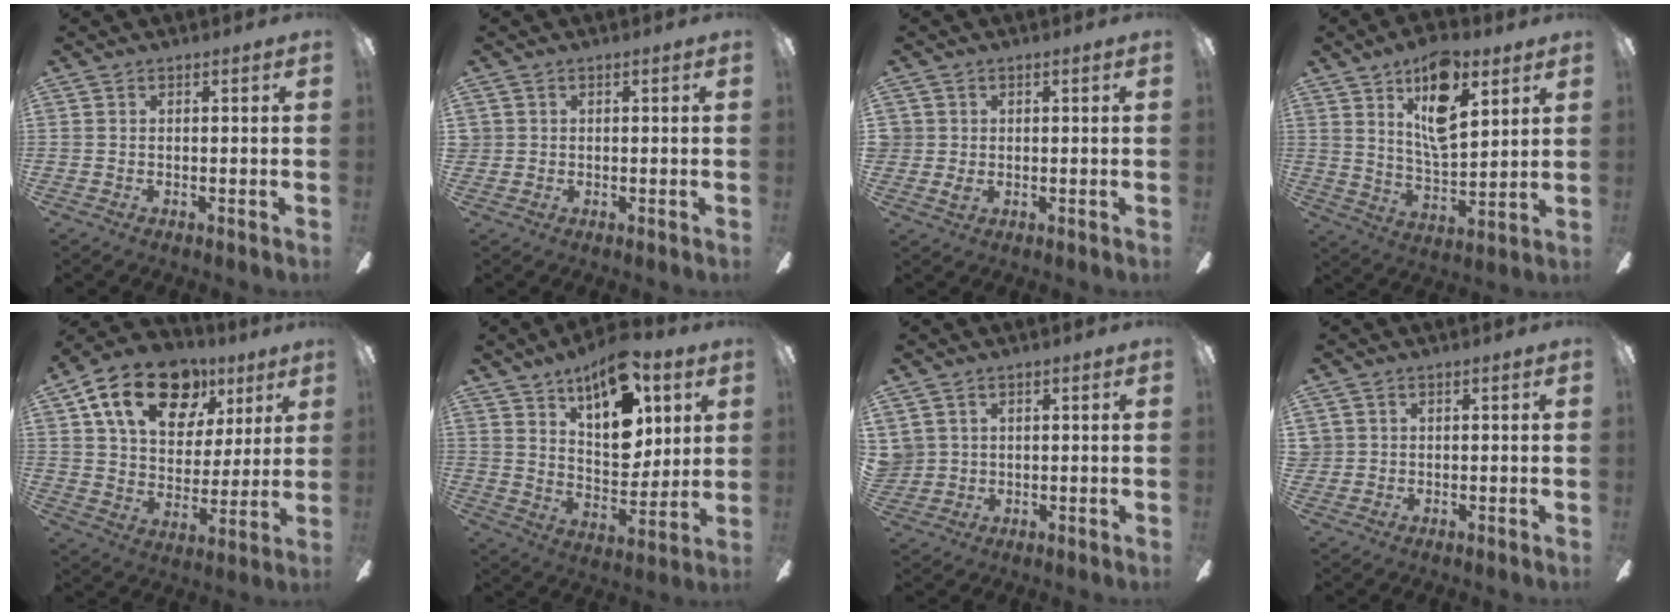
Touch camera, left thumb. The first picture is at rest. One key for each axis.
{"total": 1.0, "fx": 0.3, "fy": 1.0, "fz": 0.0, "tx": -0.001, "ty": 0.002, "tz": 0.005}
{"total": 2.6, "fx": 0.2, "fy": 2.4, "fz": 0.7, "tx": -0.008, "ty": 0.001, "tz": 0.004}
{"total": 15.2, "fx": 8.9, "fy": 6.2, "fz": 10.6, "tx": -0.173, "ty": -0.034, "tz": 0.150}
{"total": 20.1, "fx": 11.2, "fy": 12.1, "fz": 11.5, "tx": -0.193, "ty": -0.044, "tz": 0.201}
{"total": 18.3, "fx": 11.1, "fy": 8.6, "fz": 11.6, "tx": -0.184, "ty": -0.059, "tz": 0.196}
{"total": 3.6, "fx": 1.9, "fy": 3.0, "fz": -0.2, "tx": -0.003, "ty": -0.003, "tz": 0.038}
{"total": 1.6, "fx": 0.6, "fy": 1.5, "fz": 0.0, "tx": -0.003, "ty": 0.002, "tz": 0.011}